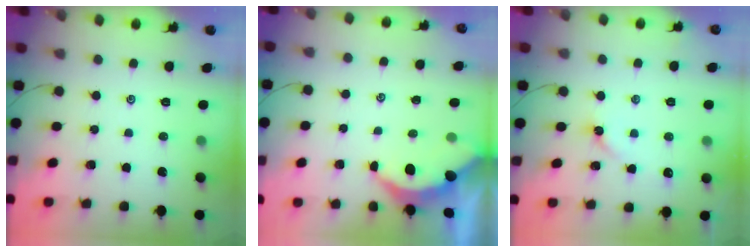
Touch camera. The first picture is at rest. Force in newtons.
{"total": 3.5, "press": 3.5, "slide": 0.5}
{"total": 2.6, "press": 2.6, "slide": 0.4}